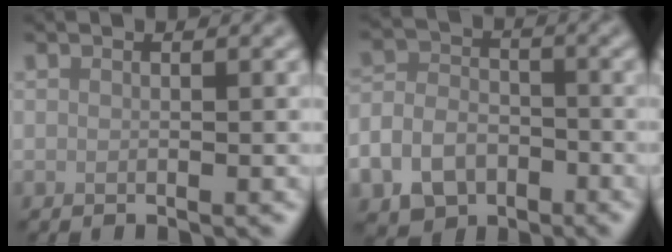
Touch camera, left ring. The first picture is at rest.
{"total": 7.7, "force": [-4.2, 5.6, 3.3], "torque": [-0.053, -0.023, -0.075]}